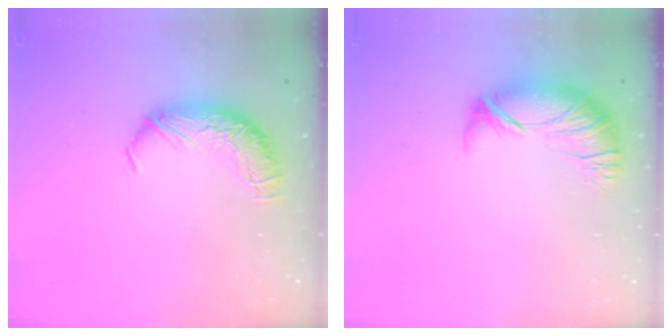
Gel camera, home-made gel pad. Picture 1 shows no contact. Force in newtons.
{"total": 2.8, "press": 1.9, "slide": 2.0}